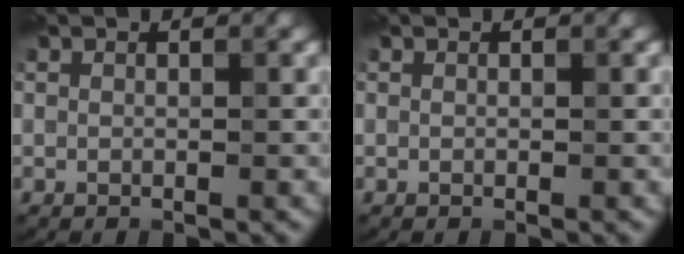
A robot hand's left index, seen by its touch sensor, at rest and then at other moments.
{"total": 0.0}